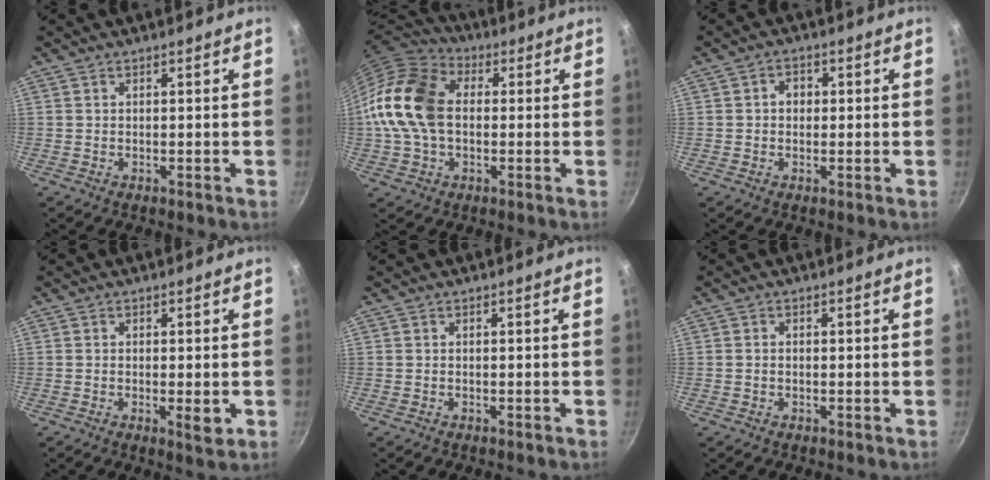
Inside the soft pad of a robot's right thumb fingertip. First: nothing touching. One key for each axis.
{"total": 16.7, "fx": 0.4, "fy": 11.8, "fz": 11.8, "tx": -0.212, "ty": 0.029, "tz": -0.007}
{"total": 2.9, "fx": 0.1, "fy": 2.4, "fz": 1.6, "tx": -0.008, "ty": 0.007, "tz": -0.001}
{"total": 3.1, "fx": -0.6, "fy": 1.0, "fz": 2.9, "tx": -0.050, "ty": -0.009, "tz": -0.010}
{"total": 0.0}
{"total": 0.9, "fx": -0.2, "fy": 0.7, "fz": 0.6, "tx": -0.011, "ty": 0.004, "tz": -0.004}